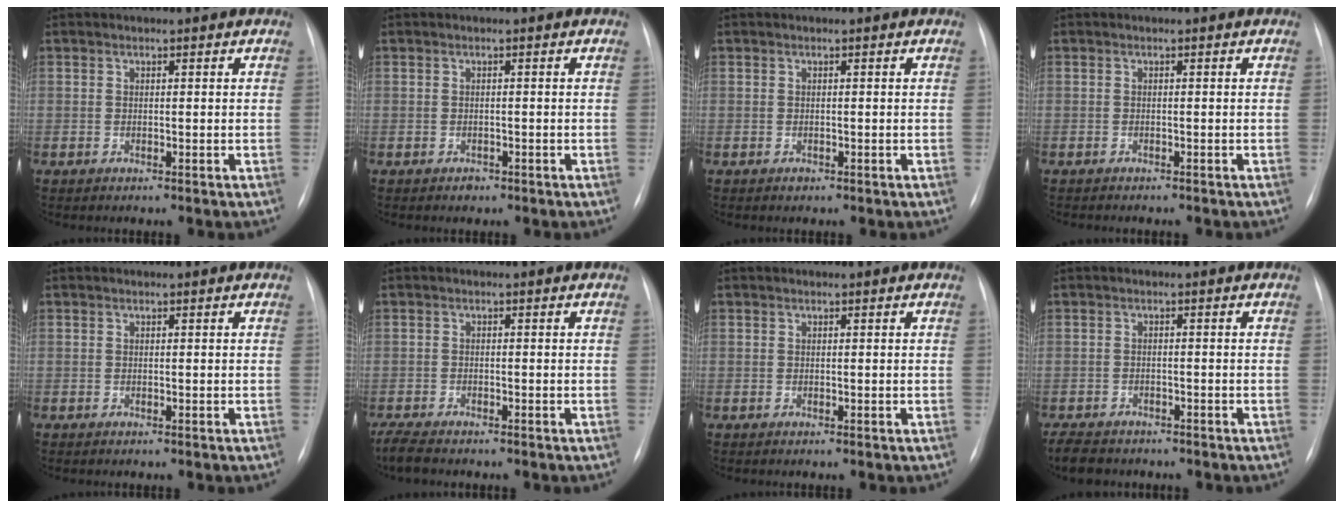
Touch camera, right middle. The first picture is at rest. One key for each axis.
{"total": 1.0, "fx": -0.7, "fy": 0.7, "fz": 0.2, "tx": -0.003, "ty": 0.001, "tz": -0.010}
{"total": 0.5, "fx": -0.4, "fy": 0.4, "fz": 0.2, "tx": -0.003, "ty": 0.000, "tz": -0.005}
{"total": 3.1, "fx": -2.6, "fy": 0.8, "fz": 1.3, "tx": -0.020, "ty": -0.005, "tz": -0.026}
{"total": 0.0}
{"total": 4.1, "fx": -3.5, "fy": 1.0, "fz": 1.9, "tx": -0.039, "ty": -0.012, "tz": -0.055}
{"total": 0.0}
{"total": 6.0, "fx": -5.0, "fy": 2.6, "fz": 1.9, "tx": -0.033, "ty": -0.008, "tz": -0.073}